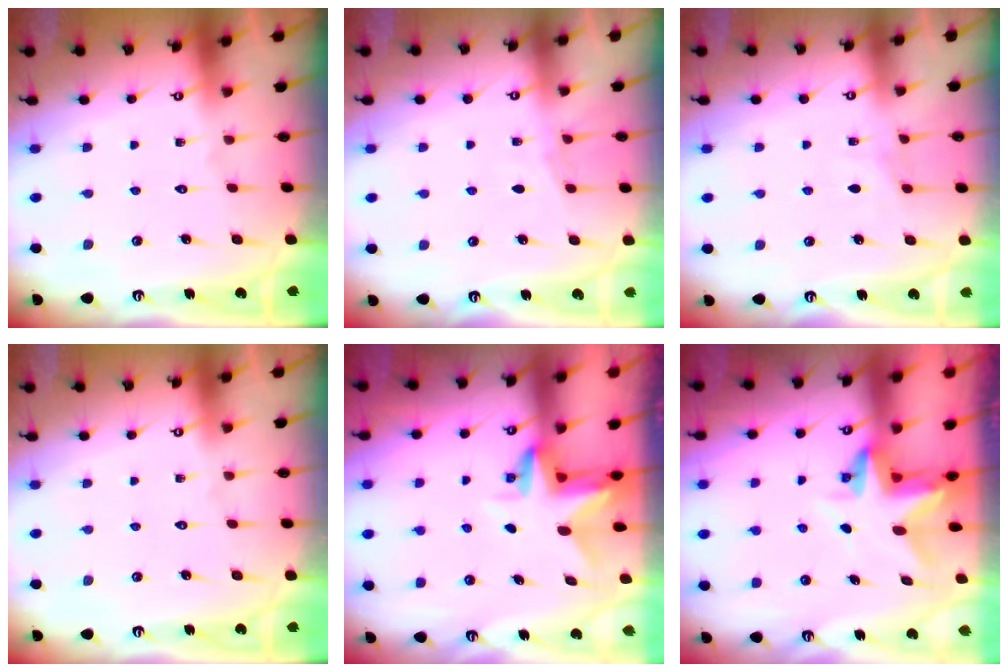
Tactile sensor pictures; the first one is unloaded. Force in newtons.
{"total": 3.3, "press": 3.3, "slide": 0.4}
{"total": 3.0, "press": 2.9, "slide": 0.5}
{"total": 0.0}
{"total": 3.5, "press": 3.5, "slide": 0.3}
{"total": 4.6, "press": 4.6, "slide": 0.2}